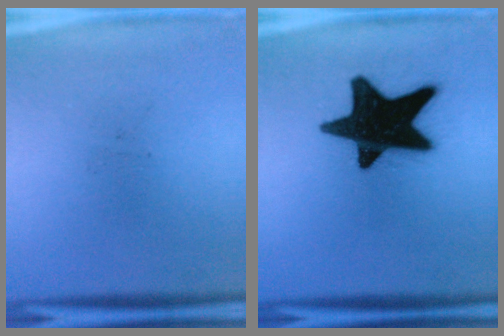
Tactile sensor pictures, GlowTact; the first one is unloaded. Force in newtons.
{"total": 19.7}